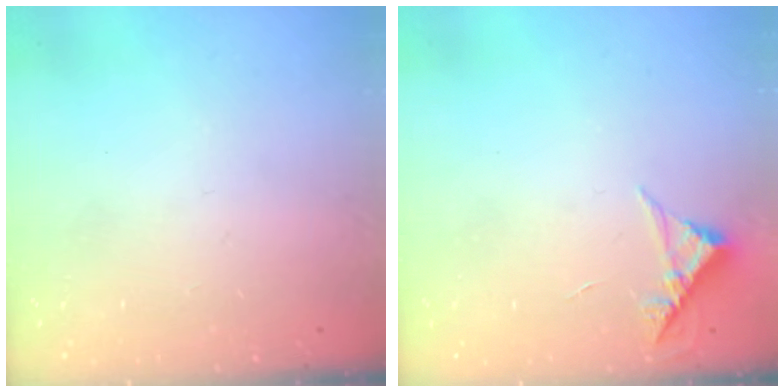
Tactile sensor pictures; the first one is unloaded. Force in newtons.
{"total": 4.6, "press": 4.6, "slide": 0.3}